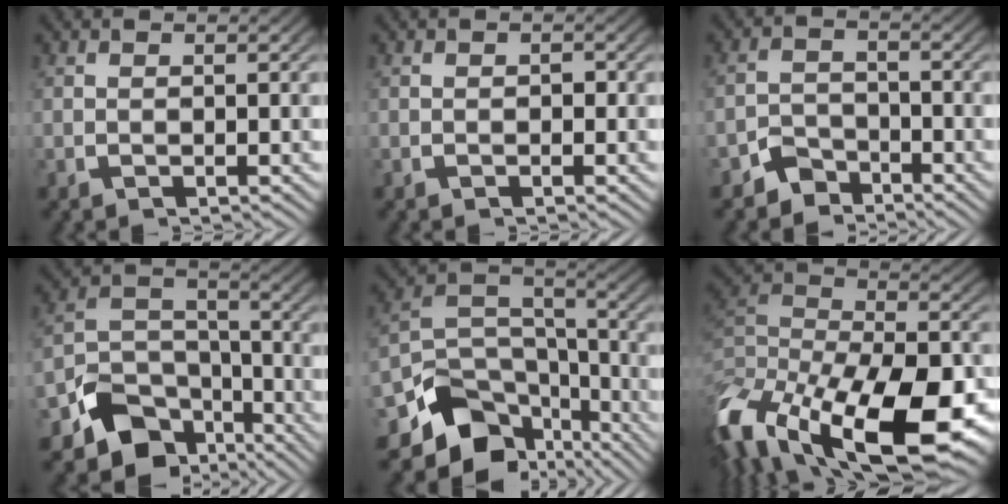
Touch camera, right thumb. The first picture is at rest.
{"total": 0.5, "force": [-0.3, 0.4, 0.2], "torque": [-0.003, -0.005, -0.005]}
{"total": 3.5, "force": [-3.0, 1.8, 0.4], "torque": [0.006, -0.011, -0.056]}
{"total": 9.0, "force": [-4.9, 6.2, 4.4], "torque": [-0.071, -0.021, -0.080]}
{"total": 11.2, "force": [-4.8, 7.6, 6.7], "torque": [-0.122, -0.030, -0.073]}
{"total": 16.8, "force": [-4.7, 10.5, 12.2], "torque": [-0.273, -0.076, -0.038]}